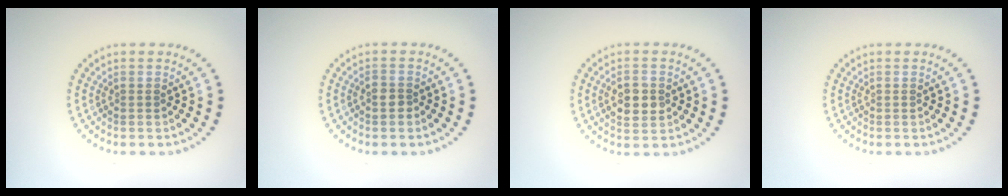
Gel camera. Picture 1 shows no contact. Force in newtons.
{"total": 1.3, "press": 1.2, "slide": 0.6}
{"total": 2.8, "press": 2.8, "slide": 0.1}
{"total": 0.0}